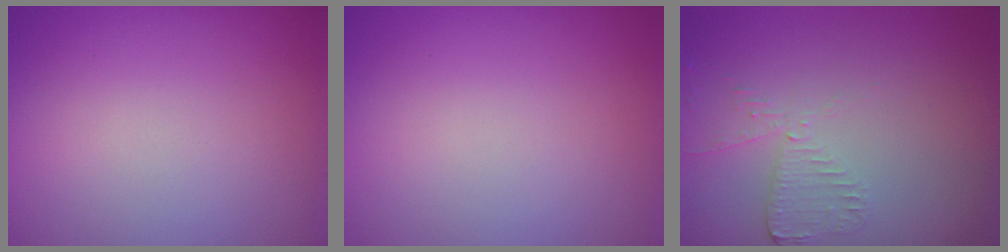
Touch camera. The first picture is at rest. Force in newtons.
{"total": 0.0}
{"total": 2.0, "press": 2.0, "slide": 0.3}